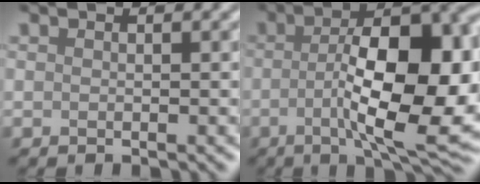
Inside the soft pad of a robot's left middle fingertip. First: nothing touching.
{"total": 13.2, "force": [-1.6, 4.4, 12.3], "torque": [-0.182, -0.003, -0.029]}